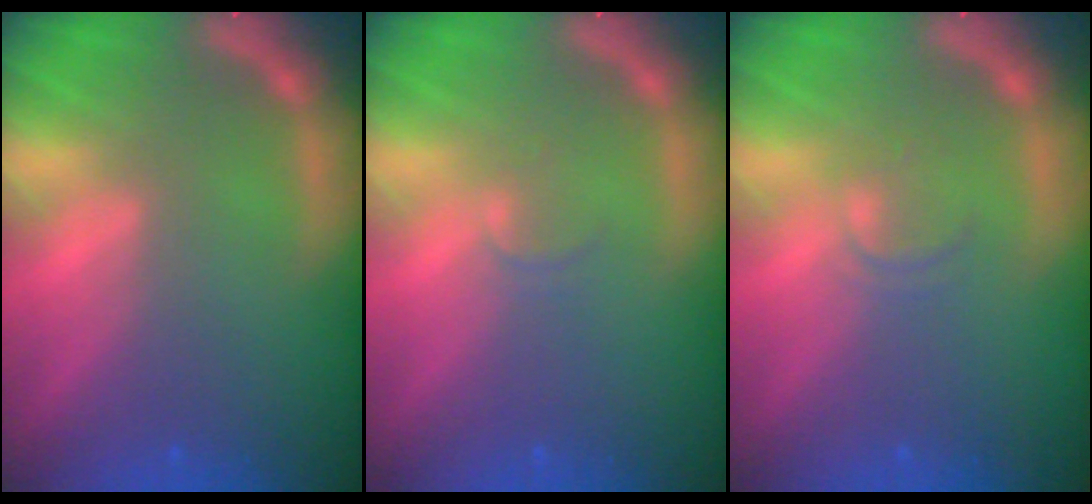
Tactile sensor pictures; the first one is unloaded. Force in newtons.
{"total": 1.0}
{"total": 1.4}